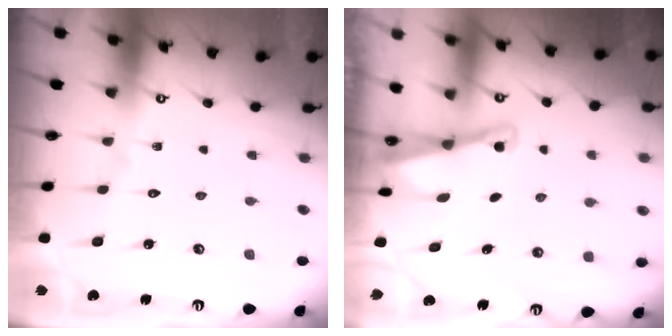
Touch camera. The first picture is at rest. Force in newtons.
{"total": 2.1, "press": 2.1, "slide": 0.4}